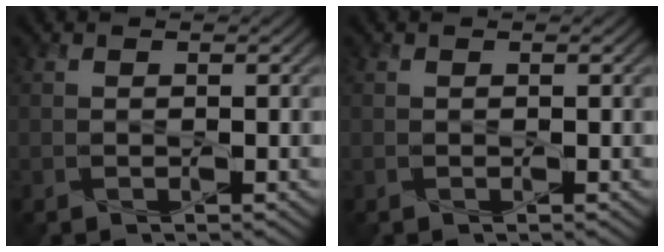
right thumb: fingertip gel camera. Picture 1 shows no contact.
{"total": 0.0}